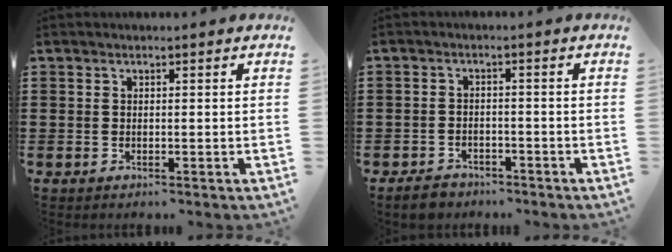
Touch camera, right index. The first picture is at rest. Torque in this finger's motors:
{"motor_torque": [1.49, 0.65, 0.22, 0.02]}